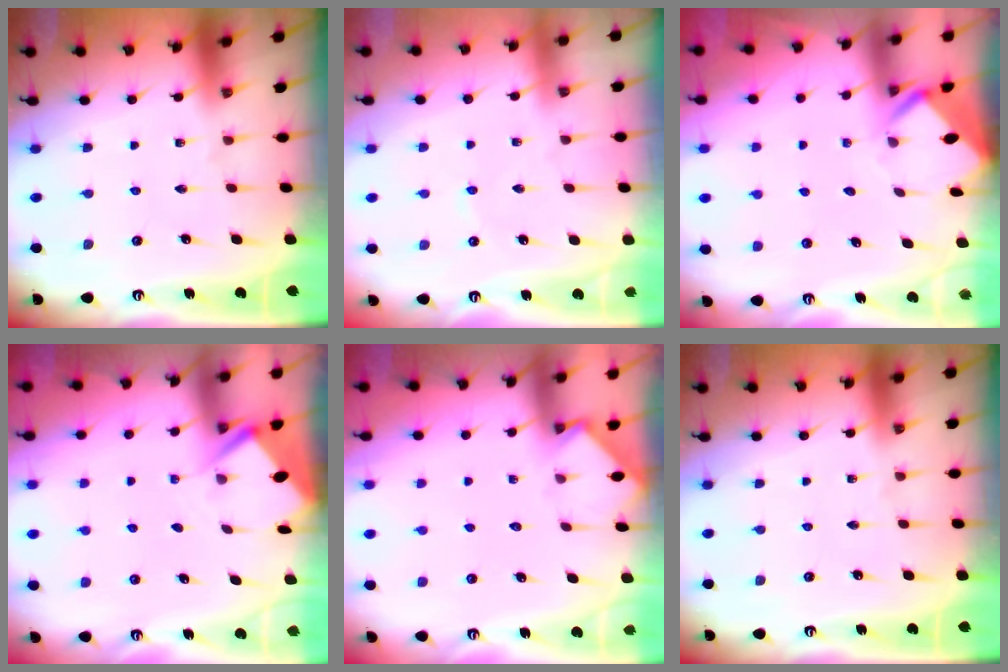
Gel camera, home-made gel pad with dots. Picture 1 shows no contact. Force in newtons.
{"total": 1.3, "press": 1.3, "slide": 0.2}
{"total": 3.9, "press": 3.9, "slide": 0.3}
{"total": 2.9, "press": 2.9, "slide": 0.3}
{"total": 2.6, "press": 2.6, "slide": 0.4}
{"total": 0.0}